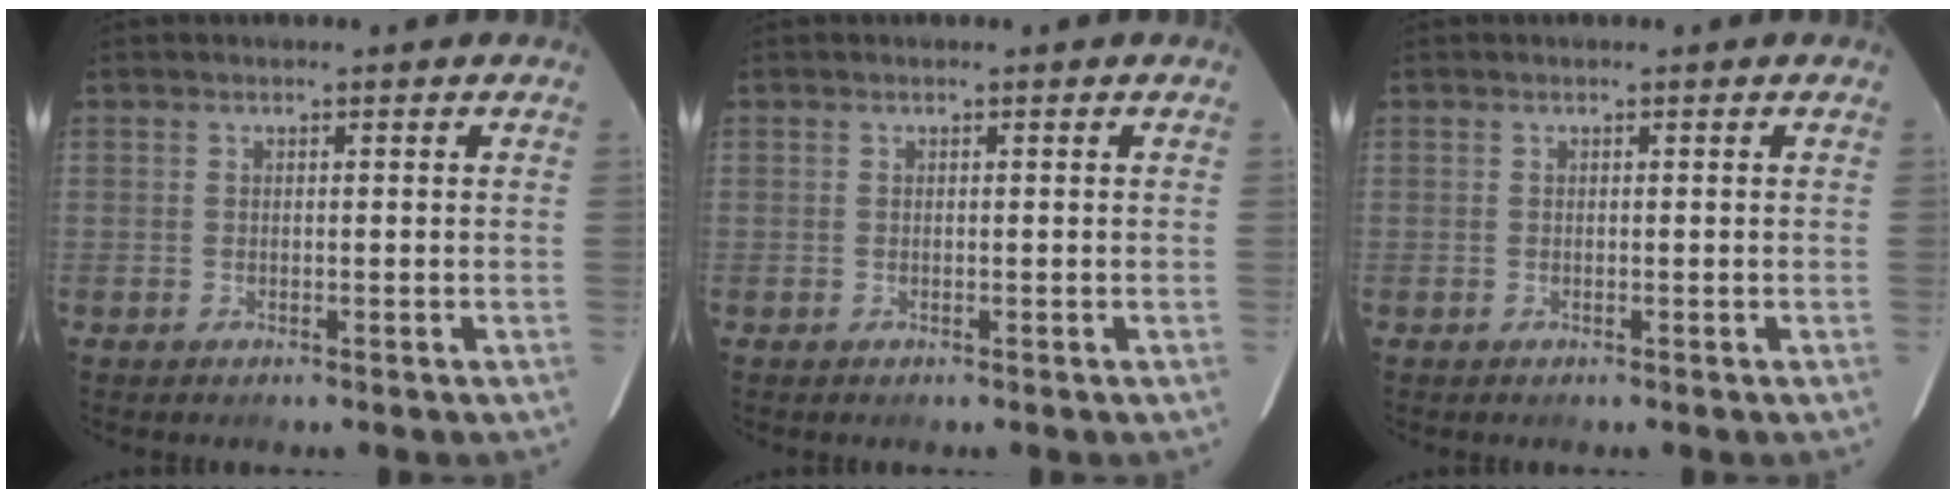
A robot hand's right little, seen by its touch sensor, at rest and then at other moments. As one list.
[{"total": 0.0}, {"total": 0.0}]